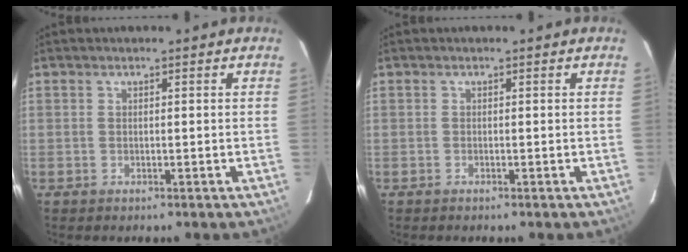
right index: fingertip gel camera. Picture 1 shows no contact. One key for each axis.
{"total": 0.0}